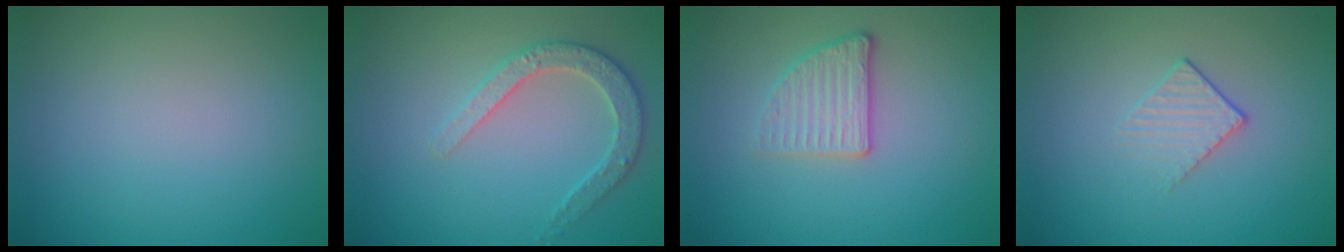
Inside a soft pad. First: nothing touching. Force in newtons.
{"total": 3.0, "press": 3.0, "slide": 0.3}
{"total": 2.6, "press": 2.4, "slide": 1.0}
{"total": 1.5, "press": 0.9, "slide": 1.2}